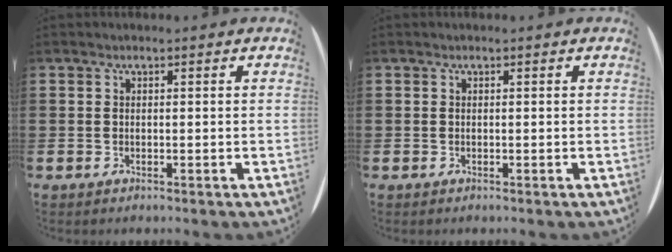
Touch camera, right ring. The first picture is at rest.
{"total": 0.0}